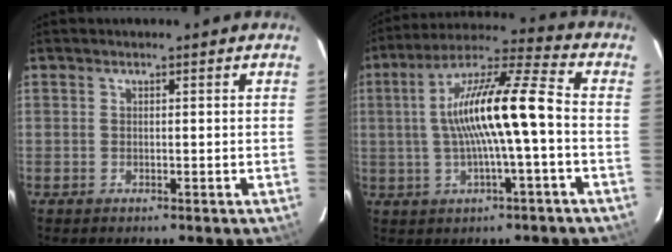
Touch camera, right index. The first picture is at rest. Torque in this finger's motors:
{"motor_torque": [1.50, -0.64, 1.05, 0.21]}